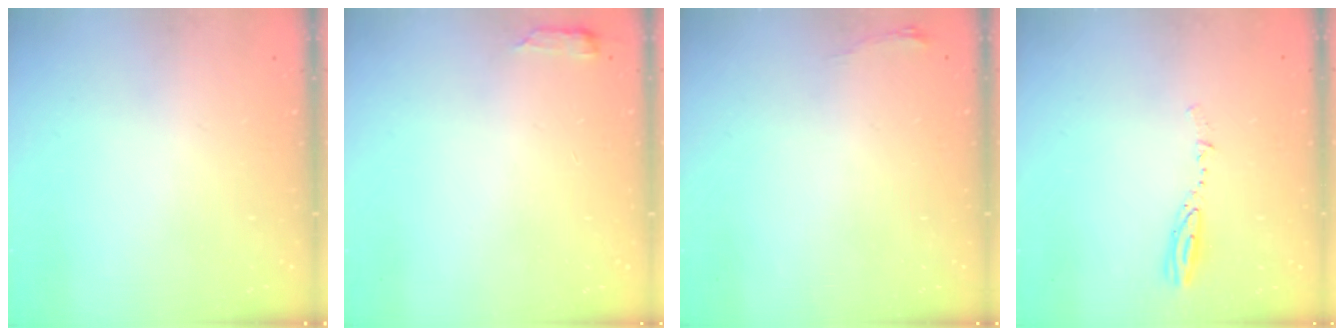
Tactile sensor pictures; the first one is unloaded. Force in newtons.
{"total": 2.9, "press": 2.8, "slide": 0.6}
{"total": 3.4, "press": 3.4, "slide": 0.5}
{"total": 3.8, "press": 3.8, "slide": 0.2}